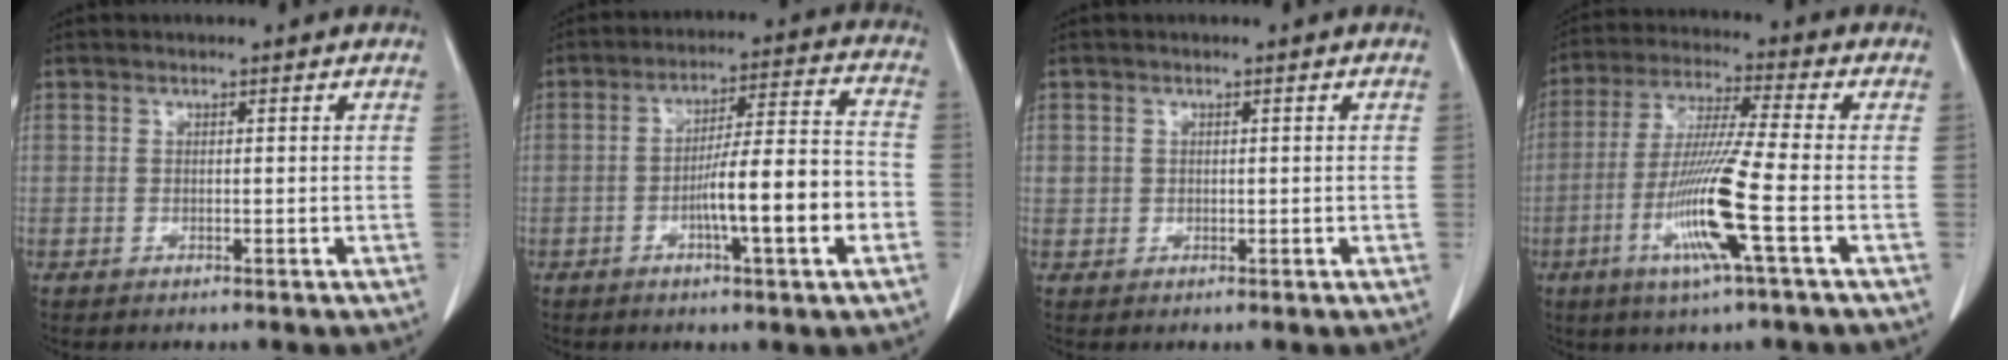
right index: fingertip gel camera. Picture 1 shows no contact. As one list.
[{"total": 12.3, "force": [-3.8, 0.6, 11.7], "torque": [-0.186, 0.011, -0.059]}, {"total": 1.1, "force": [0.2, 1.1, 0.2], "torque": [0.005, 0.009, 0.003]}, {"total": 12.5, "force": [-4.1, -0.9, 11.7], "torque": [-0.235, -0.019, -0.086]}]